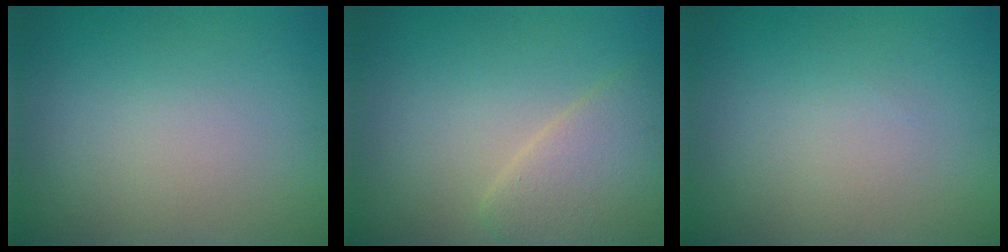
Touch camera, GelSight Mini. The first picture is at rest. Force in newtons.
{"total": 4.0, "press": 4.0, "slide": 0.4}
{"total": 0.0}